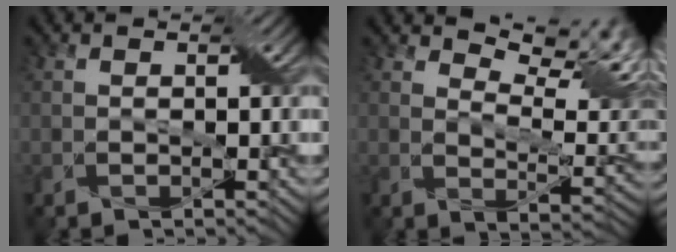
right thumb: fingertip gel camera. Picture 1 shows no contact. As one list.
[{"total": 10.7, "force": [7.1, 3.9, 7.0], "torque": [-0.119, 0.000, 0.116]}]